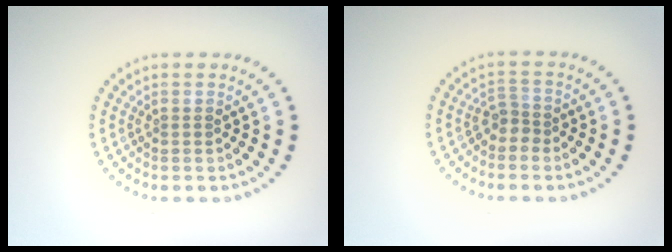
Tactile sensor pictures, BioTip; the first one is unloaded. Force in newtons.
{"total": 1.8, "press": 1.1, "slide": 1.3}